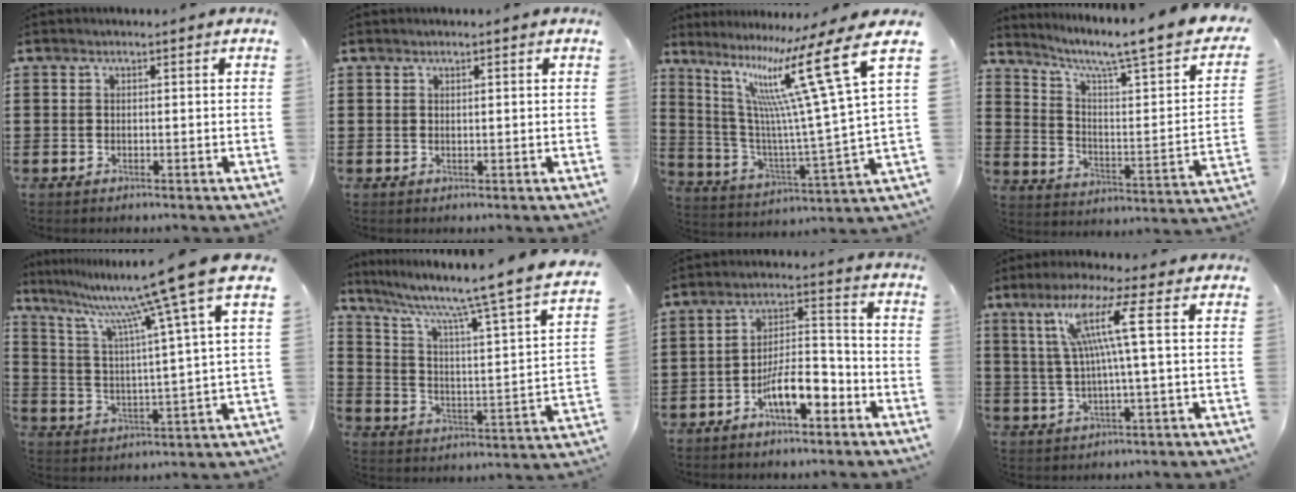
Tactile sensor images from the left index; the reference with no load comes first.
{"total": 0.5, "force": [0.3, 0.0, 0.4], "torque": [-0.008, -0.001, 0.006]}
{"total": 17.3, "force": [9.2, 2.0, 14.5], "torque": [-0.285, -0.053, 0.138]}
{"total": 6.4, "force": [4.6, 0.0, 4.4], "torque": [-0.098, -0.044, 0.063]}
{"total": 12.6, "force": [9.8, -1.4, 7.8], "torque": [-0.182, -0.064, 0.147]}
{"total": 8.6, "force": [6.8, 0.1, 5.3], "torque": [-0.114, -0.060, 0.097]}
{"total": 8.6, "force": [-5.0, 3.1, 6.2], "torque": [-0.127, 0.012, -0.094]}
{"total": 9.7, "force": [3.0, -0.5, 9.2], "torque": [-0.191, 0.003, 0.039]}